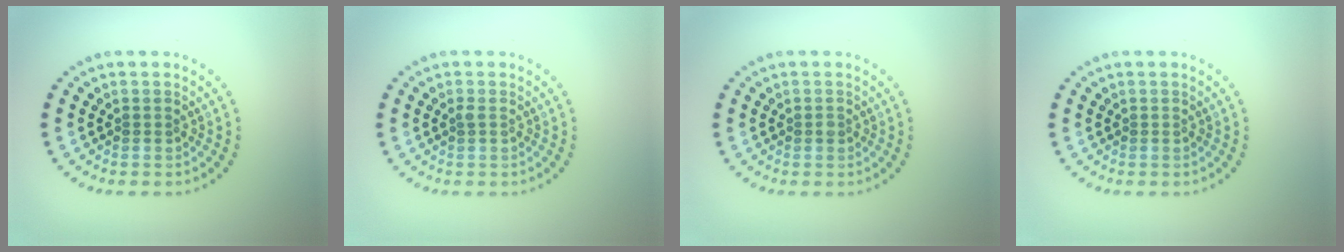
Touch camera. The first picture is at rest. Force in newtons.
{"total": 0.5, "press": 0.4, "slide": 0.3}
{"total": 0.5, "press": 0.5, "slide": 0.1}
{"total": 0.0}